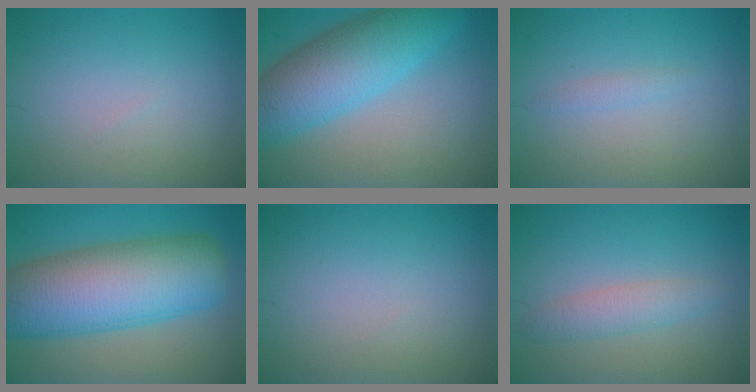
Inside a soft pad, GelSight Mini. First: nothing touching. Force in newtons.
{"total": 9.1, "press": 9.1, "slide": 0.1}
{"total": 0.8, "press": 0.8, "slide": 0.0}
{"total": 13.4, "press": 13.4, "slide": 0.5}
{"total": 0.0}
{"total": 2.5, "press": 2.5, "slide": 0.2}